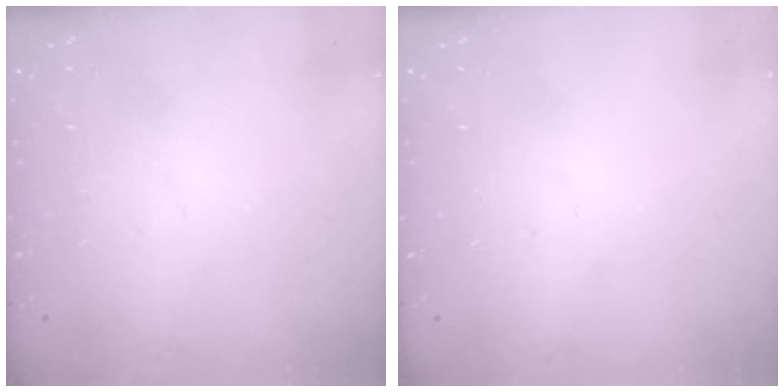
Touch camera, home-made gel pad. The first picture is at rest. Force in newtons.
{"total": 0.0}